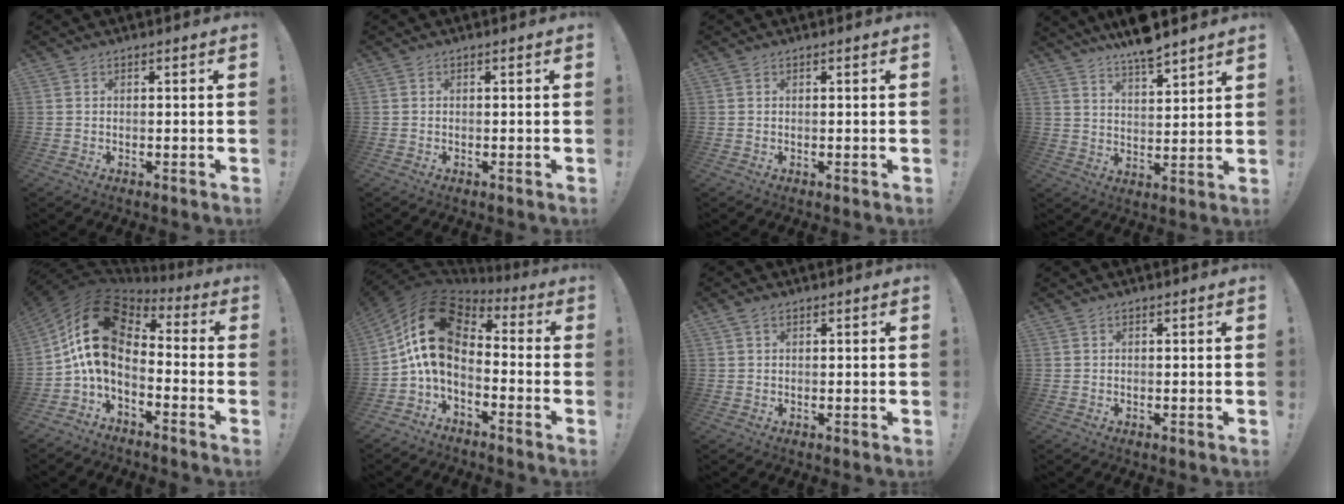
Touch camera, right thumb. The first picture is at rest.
{"total": 0.0}
{"total": 0.0}
{"total": 8.4, "force": [7.5, 1.4, 3.6], "torque": [-0.061, -0.054, 0.133]}
{"total": 16.1, "force": [2.2, 10.0, 12.5], "torque": [-0.233, -0.008, 0.045]}
{"total": 15.9, "force": [2.2, 10.0, 12.2], "torque": [-0.226, -0.007, 0.044]}
{"total": 1.8, "force": [1.1, 1.1, 0.9], "torque": [-0.012, -0.002, 0.019]}
{"total": 0.0}